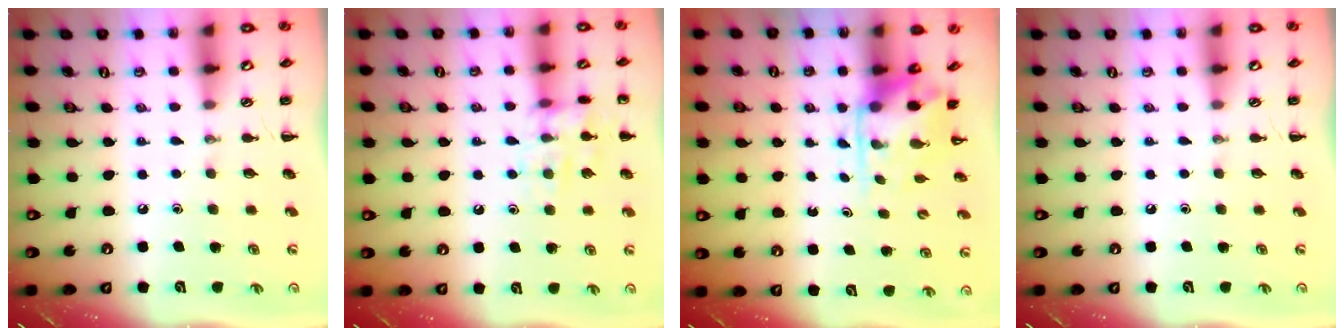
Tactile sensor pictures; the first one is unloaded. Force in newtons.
{"total": 11.3, "press": 11.2, "slide": 1.0}
{"total": 3.2, "press": 3.2, "slide": 0.5}
{"total": 0.0}